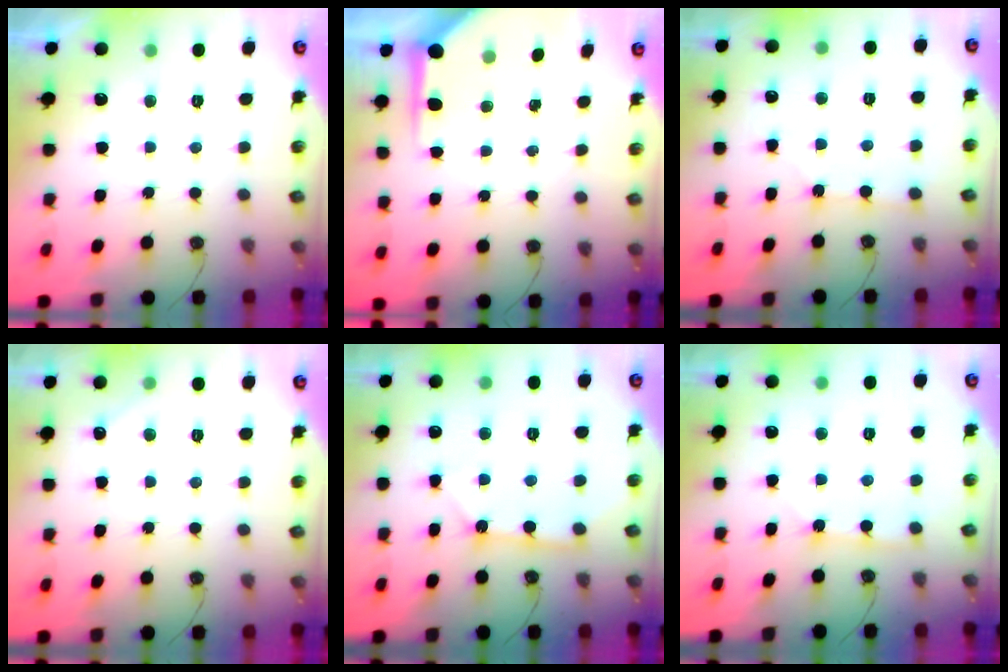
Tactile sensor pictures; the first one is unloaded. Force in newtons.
{"total": 7.2, "press": 7.2, "slide": 0.7}
{"total": 3.0, "press": 3.0, "slide": 0.4}
{"total": 3.3, "press": 3.3, "slide": 0.5}
{"total": 5.6, "press": 5.6, "slide": 0.4}
{"total": 3.8, "press": 3.8, "slide": 0.3}